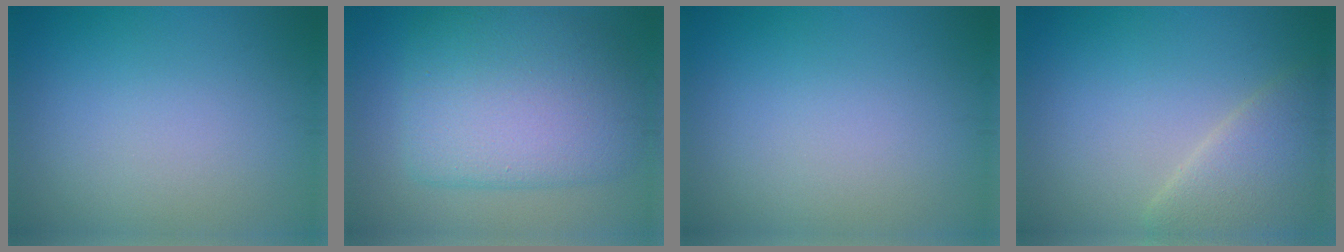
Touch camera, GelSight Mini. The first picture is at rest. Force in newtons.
{"total": 8.5, "press": 8.4, "slide": 0.7}
{"total": 0.0}
{"total": 4.1, "press": 4.0, "slide": 0.2}